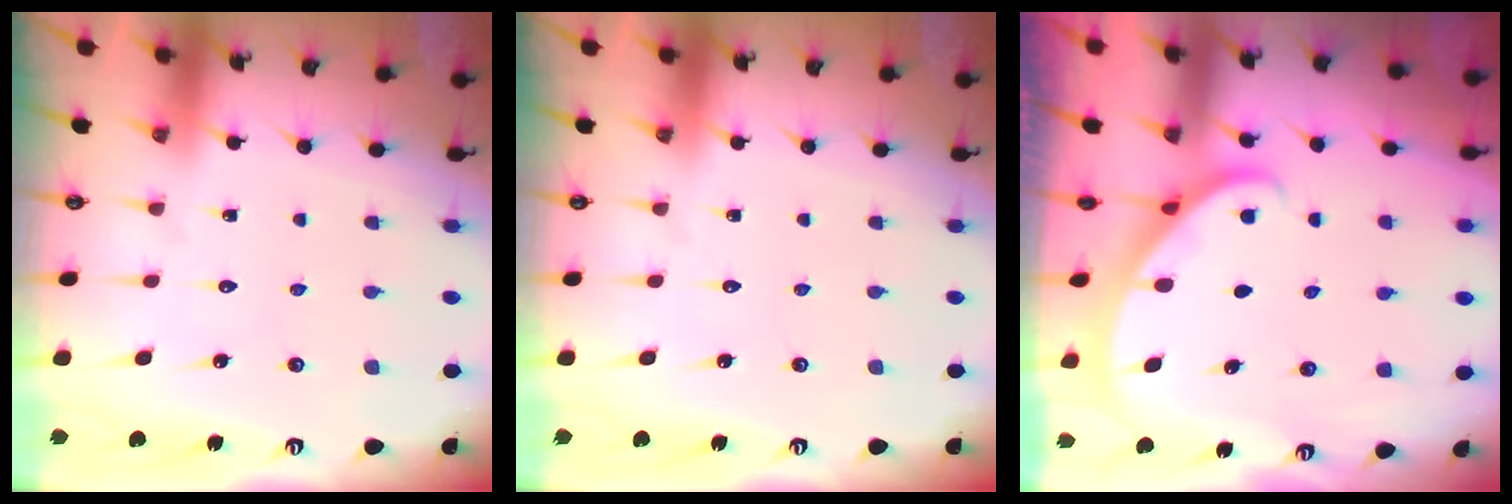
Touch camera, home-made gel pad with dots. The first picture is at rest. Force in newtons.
{"total": 0.0}
{"total": 2.2, "press": 2.2, "slide": 0.1}